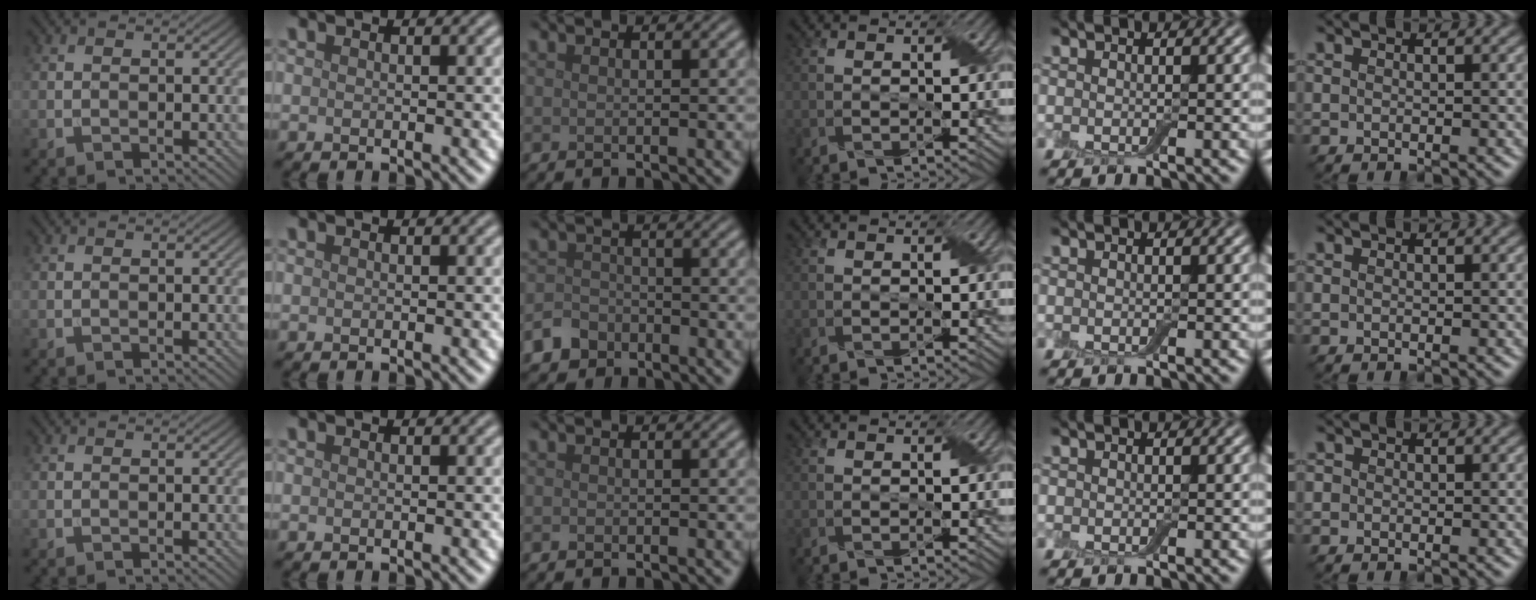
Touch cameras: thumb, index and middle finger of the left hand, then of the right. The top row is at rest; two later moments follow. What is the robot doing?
{"motion": "fold", "object": "aluminum foil"}